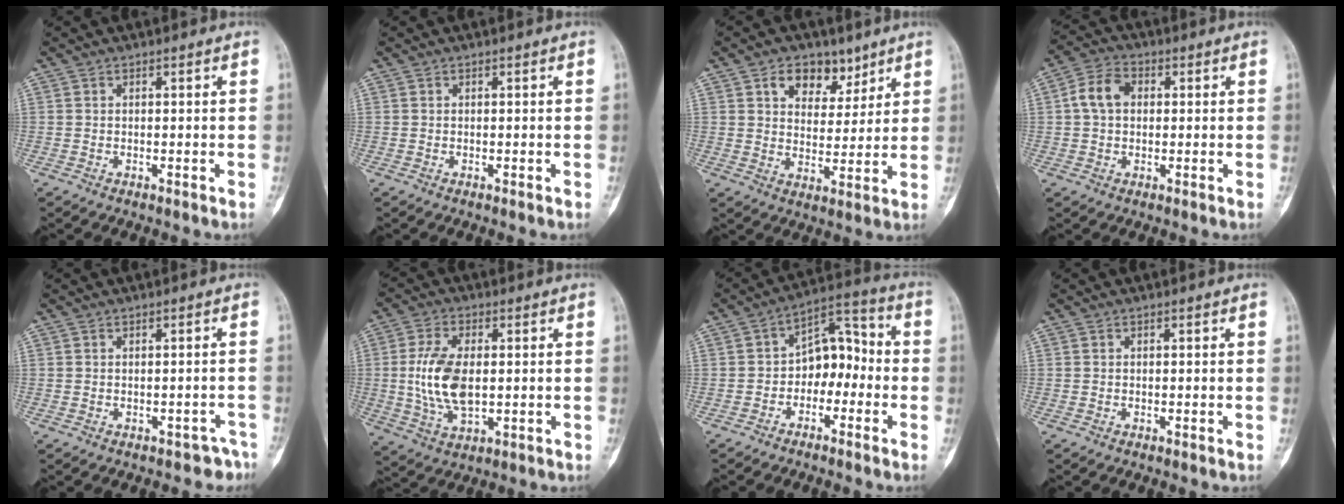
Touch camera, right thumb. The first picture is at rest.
{"total": 0.0}
{"total": 8.7, "force": [5.1, 5.8, 3.9], "torque": [-0.022, -0.023, 0.079]}
{"total": 6.5, "force": [0.8, 4.8, 4.4], "torque": [-0.078, 0.017, 0.008]}
{"total": 2.8, "force": [-2.2, 1.7, 0.3], "torque": [0.012, 0.027, -0.026]}
{"total": 11.5, "force": [0.3, 6.2, 9.7], "torque": [-0.198, -0.005, 0.013]}
{"total": 9.4, "force": [-2.0, 6.5, 6.5], "torque": [-0.063, 0.046, -0.048]}
{"total": 0.0}